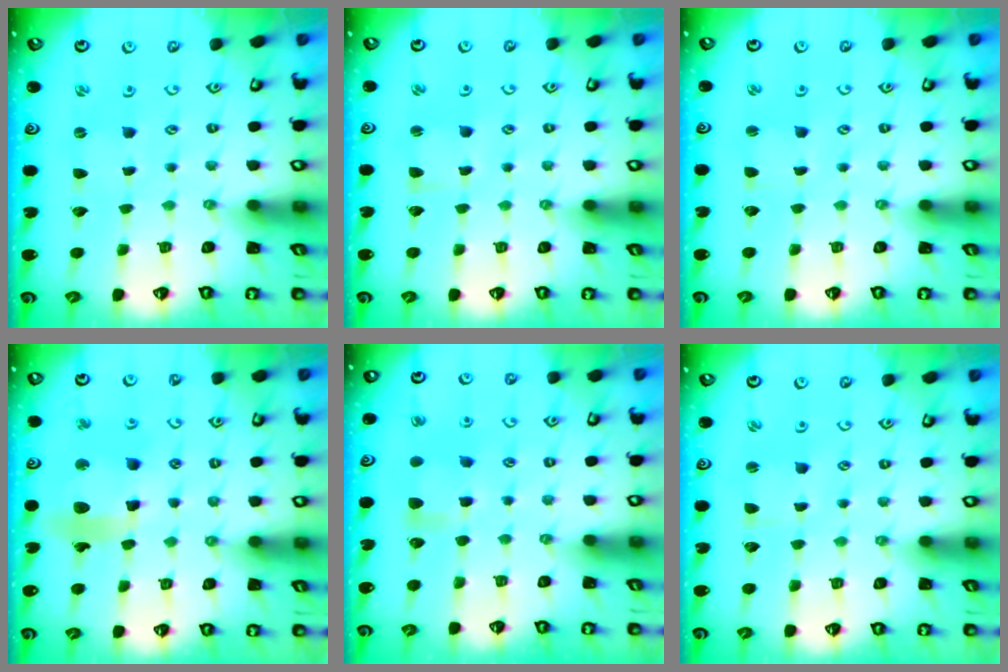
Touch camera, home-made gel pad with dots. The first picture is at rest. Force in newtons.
{"total": 2.5, "press": 2.5, "slide": 0.3}
{"total": 1.6, "press": 1.6, "slide": 0.2}
{"total": 13.1, "press": 13.0, "slide": 1.7}
{"total": 5.5, "press": 5.5, "slide": 0.5}
{"total": 1.0, "press": 1.0, "slide": 0.2}